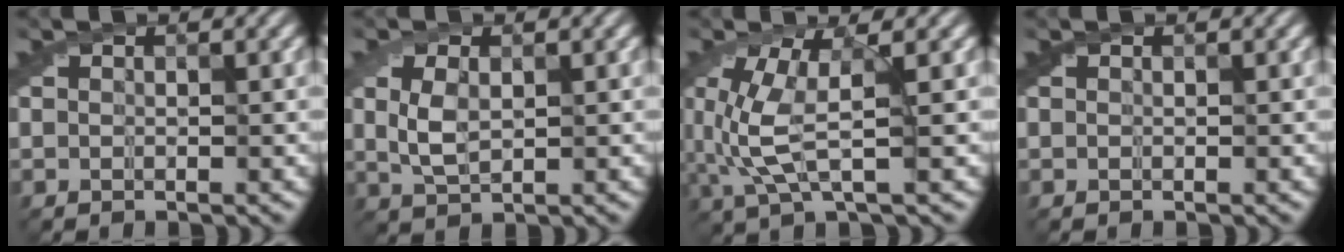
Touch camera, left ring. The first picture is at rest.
{"total": 3.3, "force": [0.7, 1.8, 2.6], "torque": [-0.068, -0.001, 0.021]}
{"total": 4.7, "force": [0.2, 1.1, 4.5], "torque": [-0.127, -0.007, 0.007]}
{"total": 0.0}